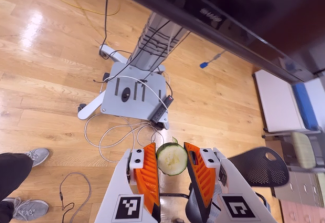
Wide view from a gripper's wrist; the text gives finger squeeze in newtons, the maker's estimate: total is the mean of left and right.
{"total": 8.2, "left": 8.6, "right": 7.8}